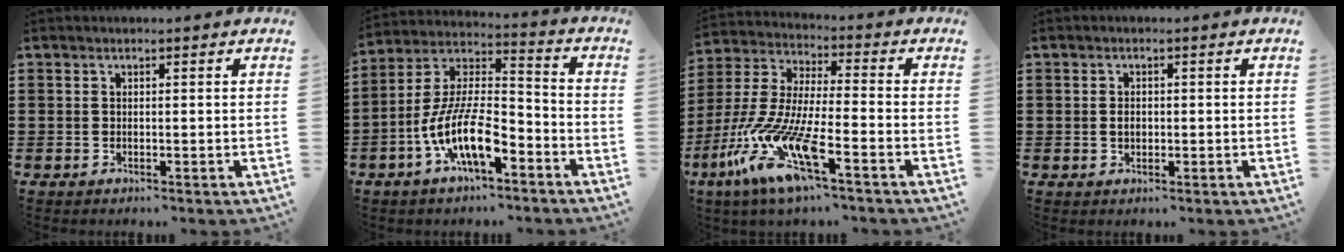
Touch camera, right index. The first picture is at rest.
{"total": 12.1, "force": [-6.3, 4.3, 9.4], "torque": [-0.211, -0.006, -0.124]}
{"total": 13.2, "force": [-8.0, 1.8, 10.4], "torque": [-0.256, -0.027, -0.166]}
{"total": 1.5, "force": [-0.1, 0.9, 1.2], "torque": [-0.025, 0.004, -0.003]}